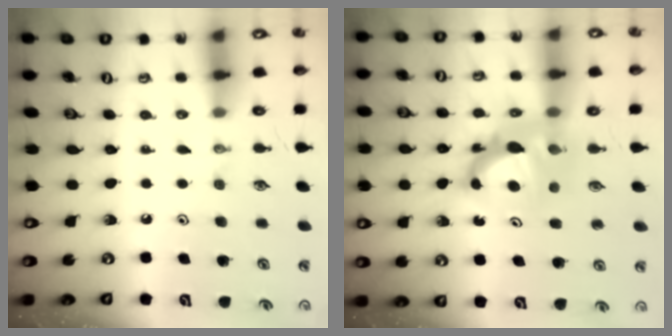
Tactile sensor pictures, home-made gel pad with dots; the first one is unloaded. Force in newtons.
{"total": 8.4, "press": 8.4, "slide": 0.9}